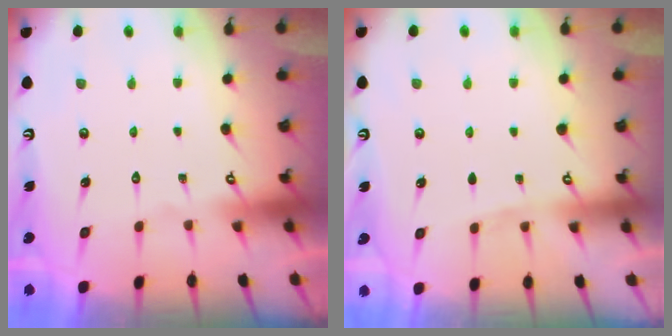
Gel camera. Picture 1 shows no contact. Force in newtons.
{"total": 2.1, "press": 1.9, "slide": 0.9}